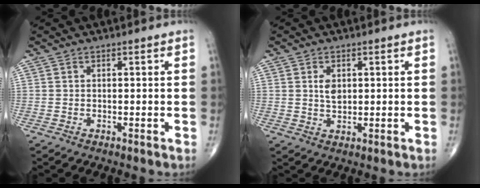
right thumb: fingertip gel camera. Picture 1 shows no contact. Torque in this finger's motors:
{"motor_torque": [0.72, 0.59, 0.40, -0.28, 0.06]}